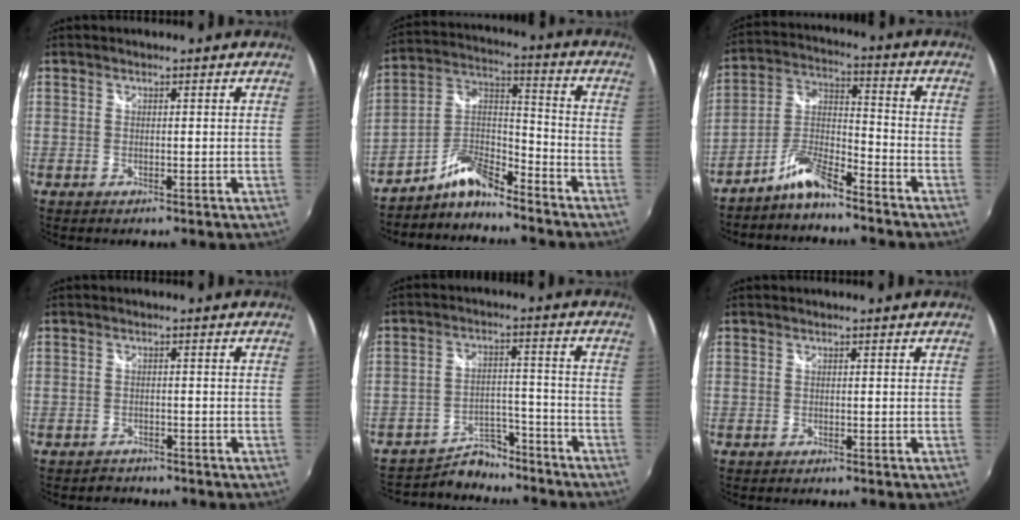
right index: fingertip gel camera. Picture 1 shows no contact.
{"total": 9.0, "force": [-7.7, 2.1, 4.2], "torque": [-0.104, 0.035, -0.156]}
{"total": 7.8, "force": [-6.5, 1.2, 4.2], "torque": [-0.104, 0.026, -0.128]}
{"total": 2.0, "force": [-1.8, 1.0, -0.2], "torque": [-0.002, 0.002, -0.029]}
{"total": 11.7, "force": [-10.4, 4.9, 2.0], "torque": [-0.064, 0.027, -0.155]}
{"total": 0.0}